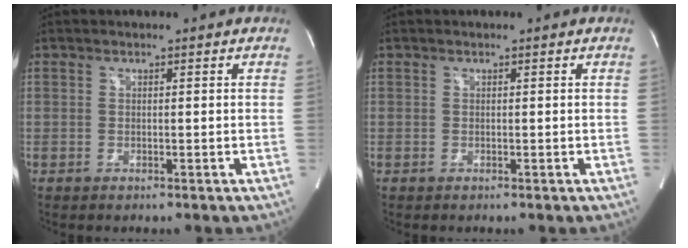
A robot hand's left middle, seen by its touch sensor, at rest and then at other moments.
{"total": 0.0}